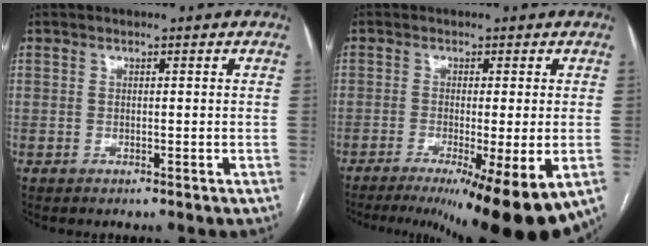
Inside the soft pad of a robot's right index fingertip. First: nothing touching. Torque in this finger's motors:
{"motor_torque": [1.83, -0.31, 1.05, 0.21]}